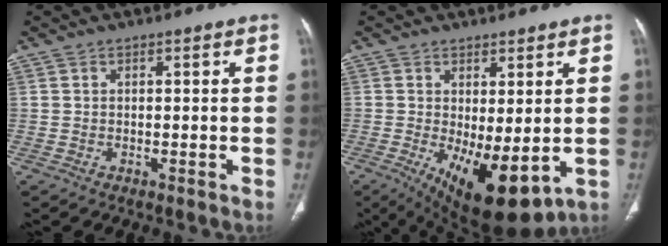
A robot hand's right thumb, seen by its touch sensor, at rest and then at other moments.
{"total": 12.6, "force": [-2.4, 5.1, 11.3], "torque": [-0.173, -0.023, -0.014]}